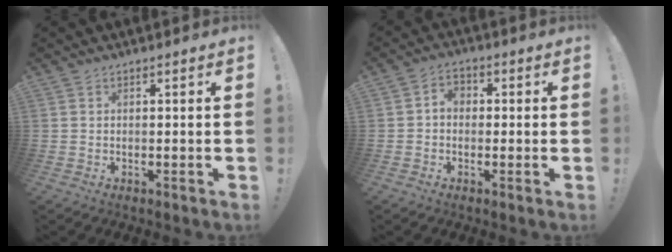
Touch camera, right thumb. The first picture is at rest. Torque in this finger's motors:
{"motor_torque": [0.45, 0.66, 0.14, -0.34, 0.00]}